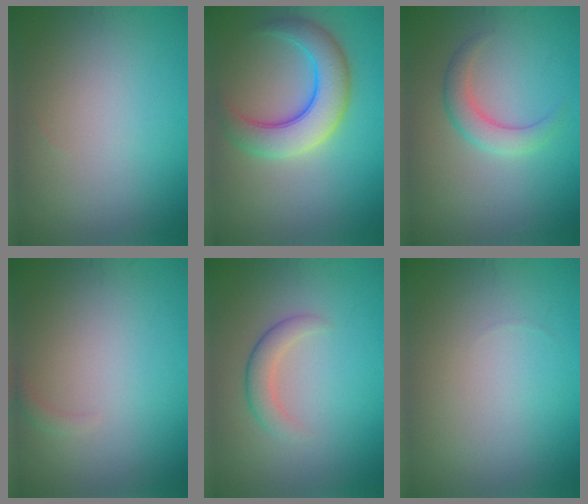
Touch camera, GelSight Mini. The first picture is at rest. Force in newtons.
{"total": 6.4, "press": 6.4, "slide": 0.3}
{"total": 2.7, "press": 2.7, "slide": 0.1}
{"total": 0.7, "press": 0.7, "slide": 0.2}
{"total": 2.3, "press": 2.3, "slide": 0.1}
{"total": 0.0}